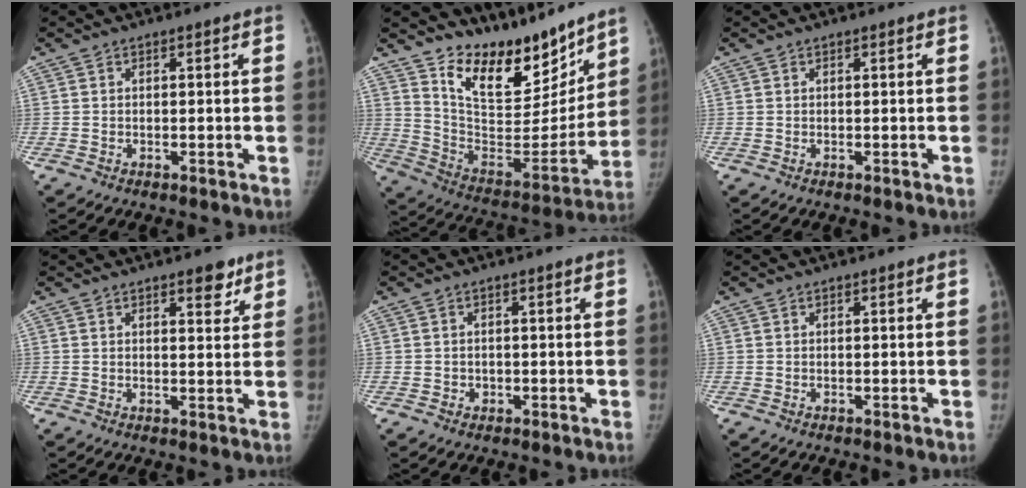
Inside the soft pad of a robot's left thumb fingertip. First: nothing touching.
{"total": 19.5, "force": [15.4, 8.1, 8.8], "torque": [-0.073, -0.112, 0.264]}
{"total": 0.0}
{"total": 4.0, "force": [2.6, 1.7, 2.5], "torque": [-0.014, -0.015, 0.033]}
{"total": 1.3, "force": [-0.4, 1.2, 0.2], "torque": [0.004, 0.005, -0.005]}
{"total": 0.0}